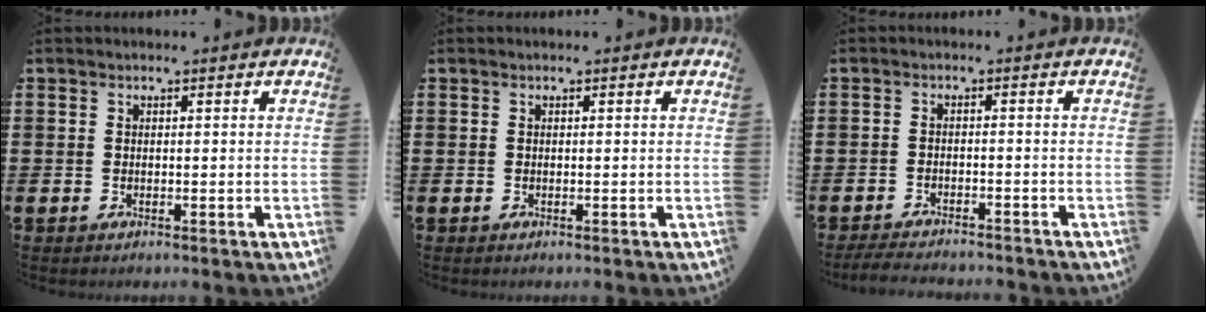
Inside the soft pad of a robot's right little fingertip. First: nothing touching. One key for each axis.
{"total": 0.0}
{"total": 2.4, "fx": -2.4, "fy": 0.1, "fz": 0.4, "tx": -0.008, "ty": 0.004, "tz": -0.050}